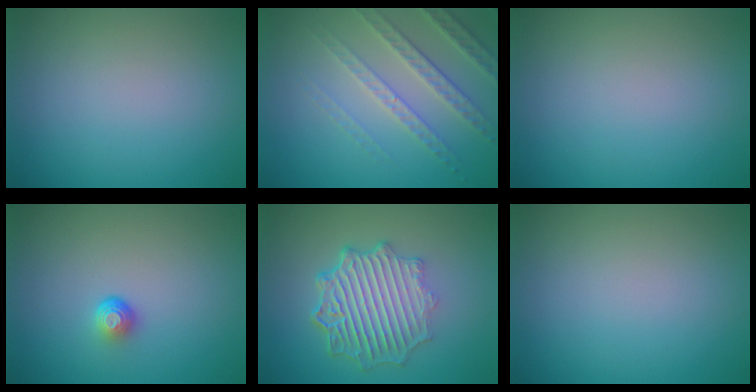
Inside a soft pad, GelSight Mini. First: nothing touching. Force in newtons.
{"total": 3.6, "press": 3.5, "slide": 0.5}
{"total": 0.0}
{"total": 1.7, "press": 1.1, "slide": 1.3}
{"total": 7.0, "press": 5.3, "slide": 4.5}
{"total": 0.0}